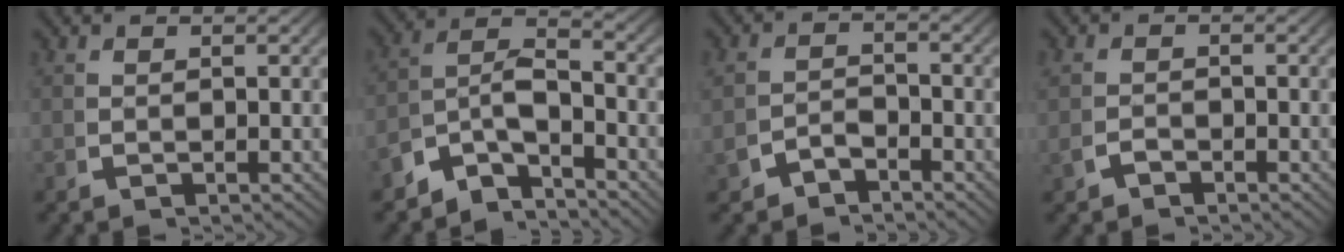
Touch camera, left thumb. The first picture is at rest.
{"total": 7.0, "force": [-2.3, 4.7, 4.7], "torque": [-0.097, -0.028, -0.043]}
{"total": 2.4, "force": [-2.0, 1.3, 0.5], "torque": [-0.007, -0.008, -0.032]}
{"total": 1.2, "force": [-0.9, 0.7, 0.4], "torque": [-0.010, -0.005, -0.015]}